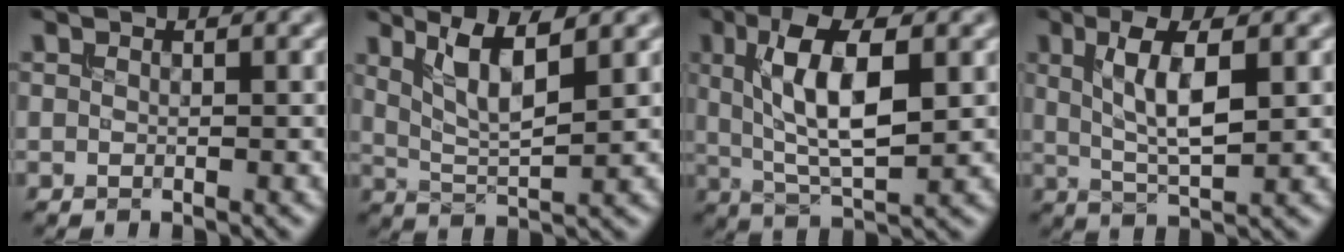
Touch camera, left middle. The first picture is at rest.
{"total": 4.6, "force": [2.2, 1.2, 3.8], "torque": [-0.073, -0.004, 0.042]}
{"total": 8.2, "force": [1.5, 2.9, 7.5], "torque": [-0.134, 0.001, 0.025]}
{"total": 5.4, "force": [1.1, 1.7, 5.0], "torque": [-0.096, 0.001, 0.023]}